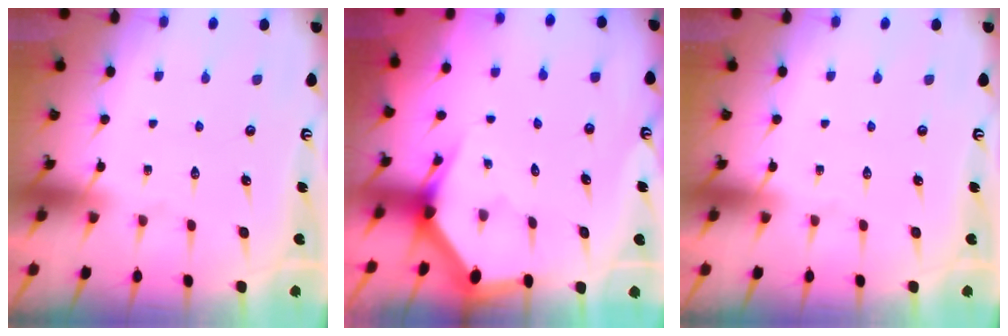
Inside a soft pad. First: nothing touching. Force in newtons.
{"total": 2.9, "press": 2.9, "slide": 0.0}
{"total": 0.0}